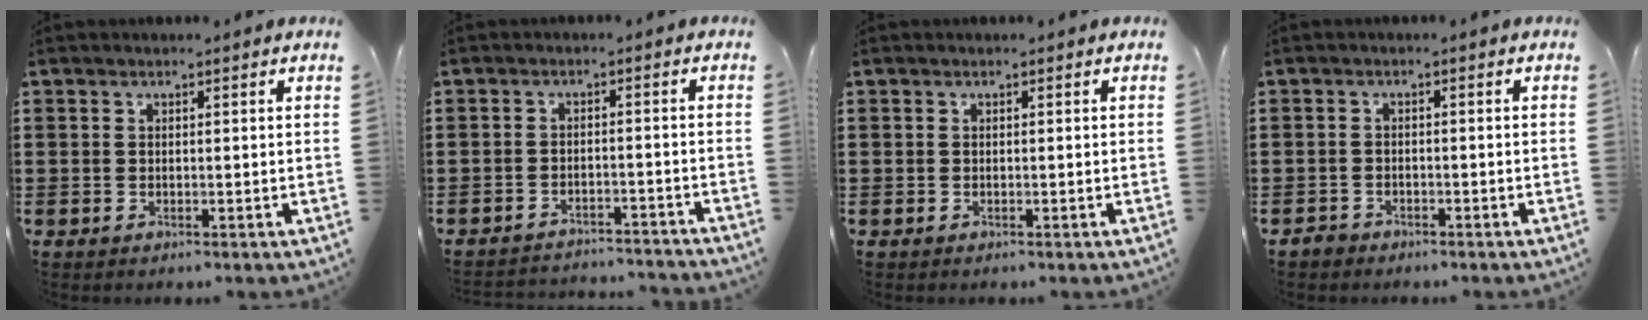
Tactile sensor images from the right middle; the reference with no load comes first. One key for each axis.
{"total": 2.8, "fx": -2.8, "fy": 0.0, "fz": 0.0, "tx": -0.007, "ty": -0.002, "tz": -0.059}
{"total": 0.0}
{"total": 1.4, "fx": -1.3, "fy": 0.6, "fz": 0.1, "tx": -0.008, "ty": 0.000, "tz": -0.027}